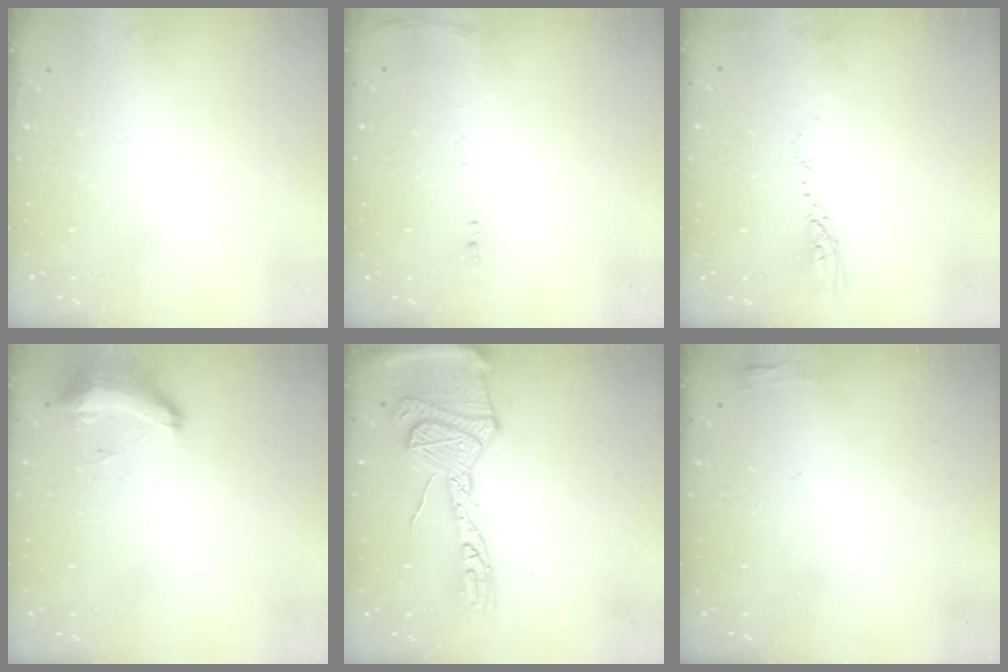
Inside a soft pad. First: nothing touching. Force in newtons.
{"total": 6.1, "press": 6.0, "slide": 0.9}
{"total": 4.0, "press": 3.9, "slide": 0.5}
{"total": 9.0, "press": 8.7, "slide": 2.3}
{"total": 19.1, "press": 19.0, "slide": 1.7}
{"total": 2.7, "press": 2.6, "slide": 0.8}